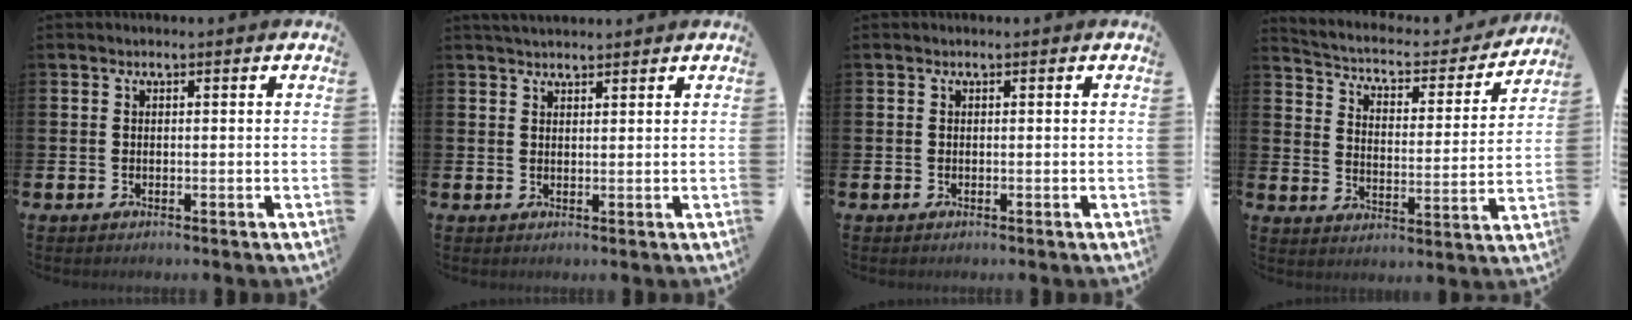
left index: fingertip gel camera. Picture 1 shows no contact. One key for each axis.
{"total": 2.3, "fx": 2.3, "fy": 0.5, "fz": 0.4, "tx": -0.003, "ty": -0.006, "tz": 0.039}
{"total": 0.0}
{"total": 4.9, "fx": 4.4, "fy": 1.7, "fz": 1.6, "tx": -0.053, "ty": -0.038, "tz": 0.064}